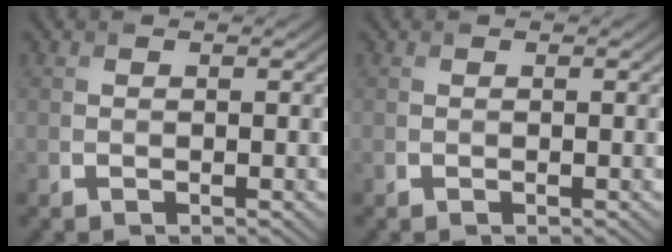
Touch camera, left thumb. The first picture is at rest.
{"total": 0.0}